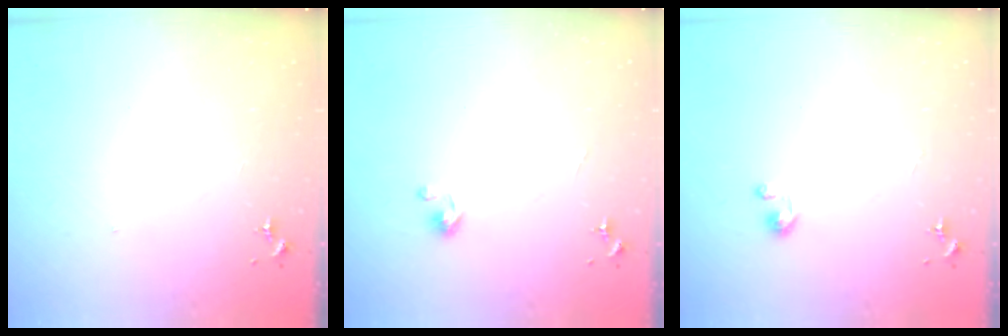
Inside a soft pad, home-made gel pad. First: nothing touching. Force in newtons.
{"total": 3.7, "press": 3.7, "slide": 0.3}
{"total": 2.4, "press": 2.4, "slide": 0.3}